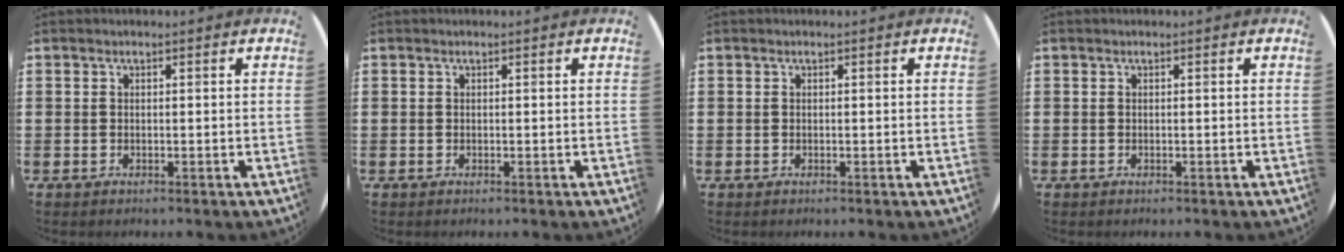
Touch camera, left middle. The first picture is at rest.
{"total": 0.0}
{"total": 0.0}
{"total": 0.0}